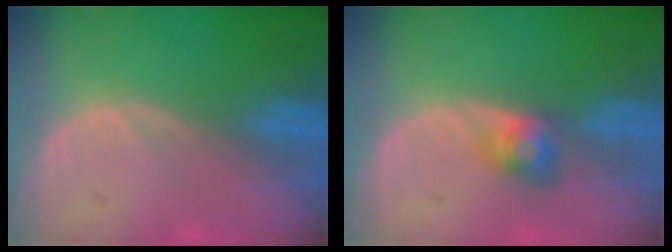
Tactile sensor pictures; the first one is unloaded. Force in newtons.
{"total": 2.9, "press": 2.8, "slide": 0.1}